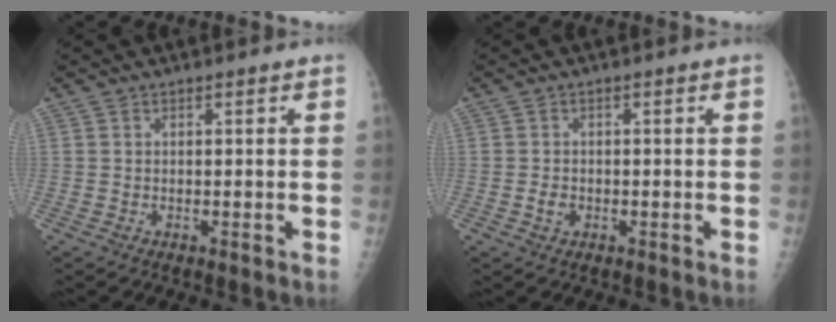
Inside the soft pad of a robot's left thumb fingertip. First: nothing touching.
{"total": 1.9, "force": [-0.6, 1.5, 1.1], "torque": [-0.013, 0.004, -0.010]}